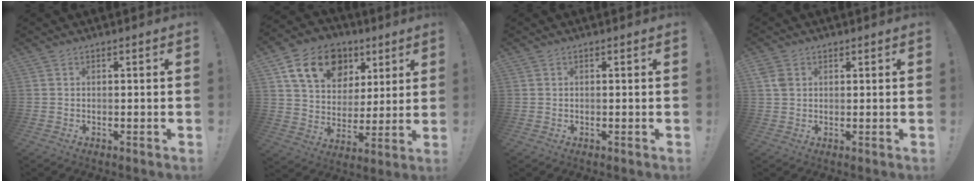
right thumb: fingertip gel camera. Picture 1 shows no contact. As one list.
[{"total": 18.0, "force": [8.8, 12.7, 9.3], "torque": [-0.147, -0.029, 0.167]}, {"total": 0.7, "force": [0.4, 0.6, -0.1], "torque": [0.004, -0.001, 0.007]}, {"total": 3.4, "force": [1.1, 2.7, 1.8], "torque": [-0.021, 0.001, 0.021]}]